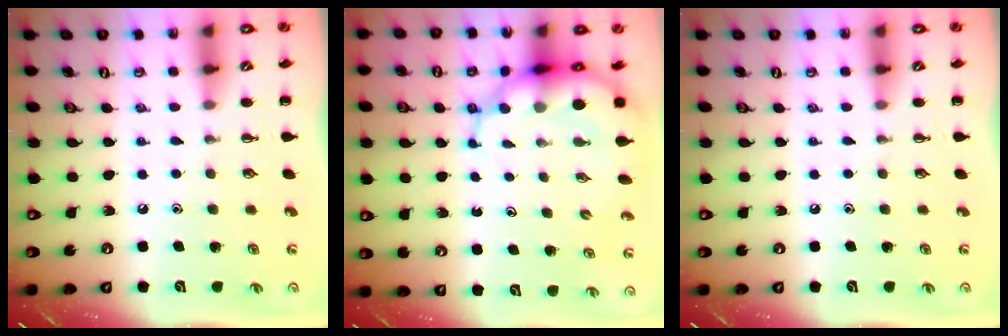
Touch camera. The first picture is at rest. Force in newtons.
{"total": 9.1, "press": 8.8, "slide": 2.3}
{"total": 0.0}